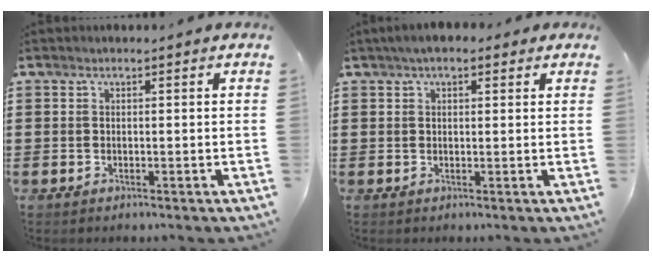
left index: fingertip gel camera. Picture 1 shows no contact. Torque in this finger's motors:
{"motor_torque": [2.14, 0.00, 0.62, 0.08]}